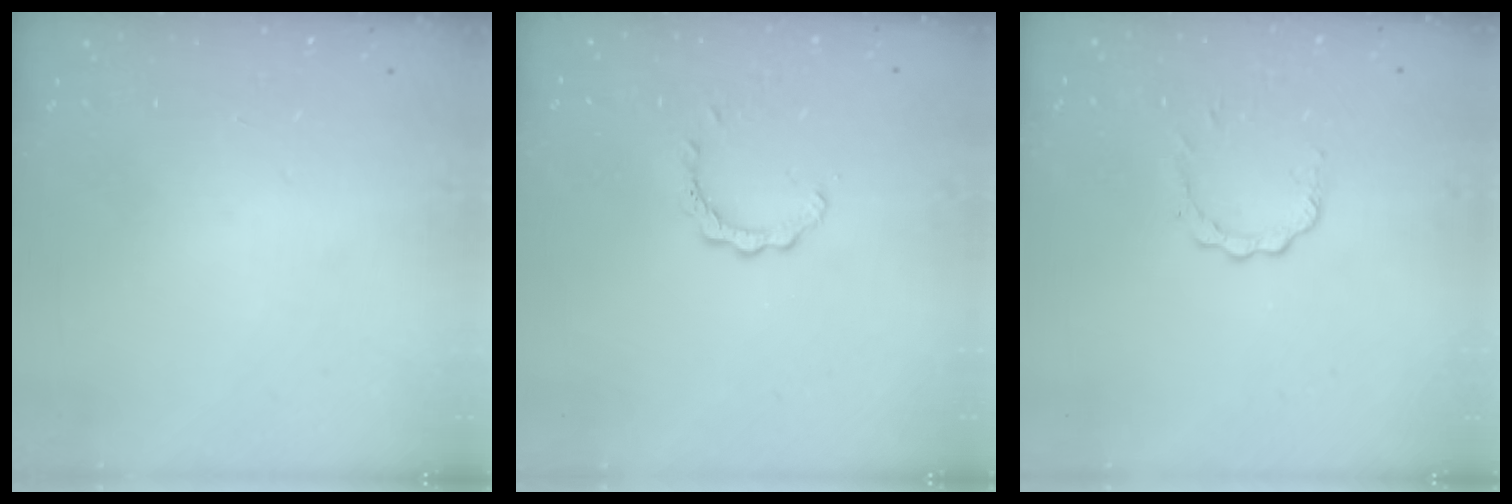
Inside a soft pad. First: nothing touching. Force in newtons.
{"total": 2.1, "press": 2.1, "slide": 0.1}
{"total": 3.4, "press": 3.4, "slide": 0.5}